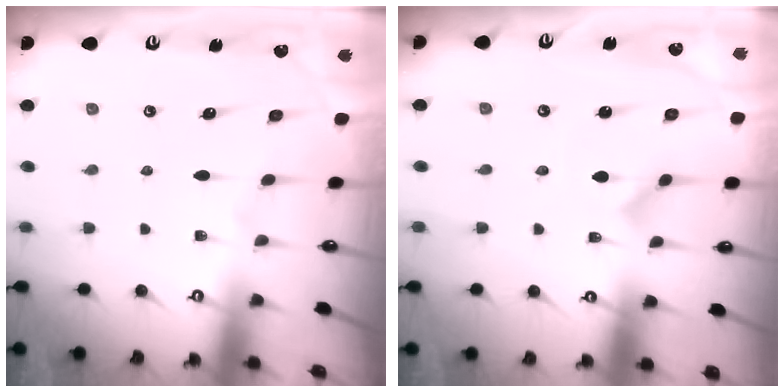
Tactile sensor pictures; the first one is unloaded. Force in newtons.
{"total": 0.0}